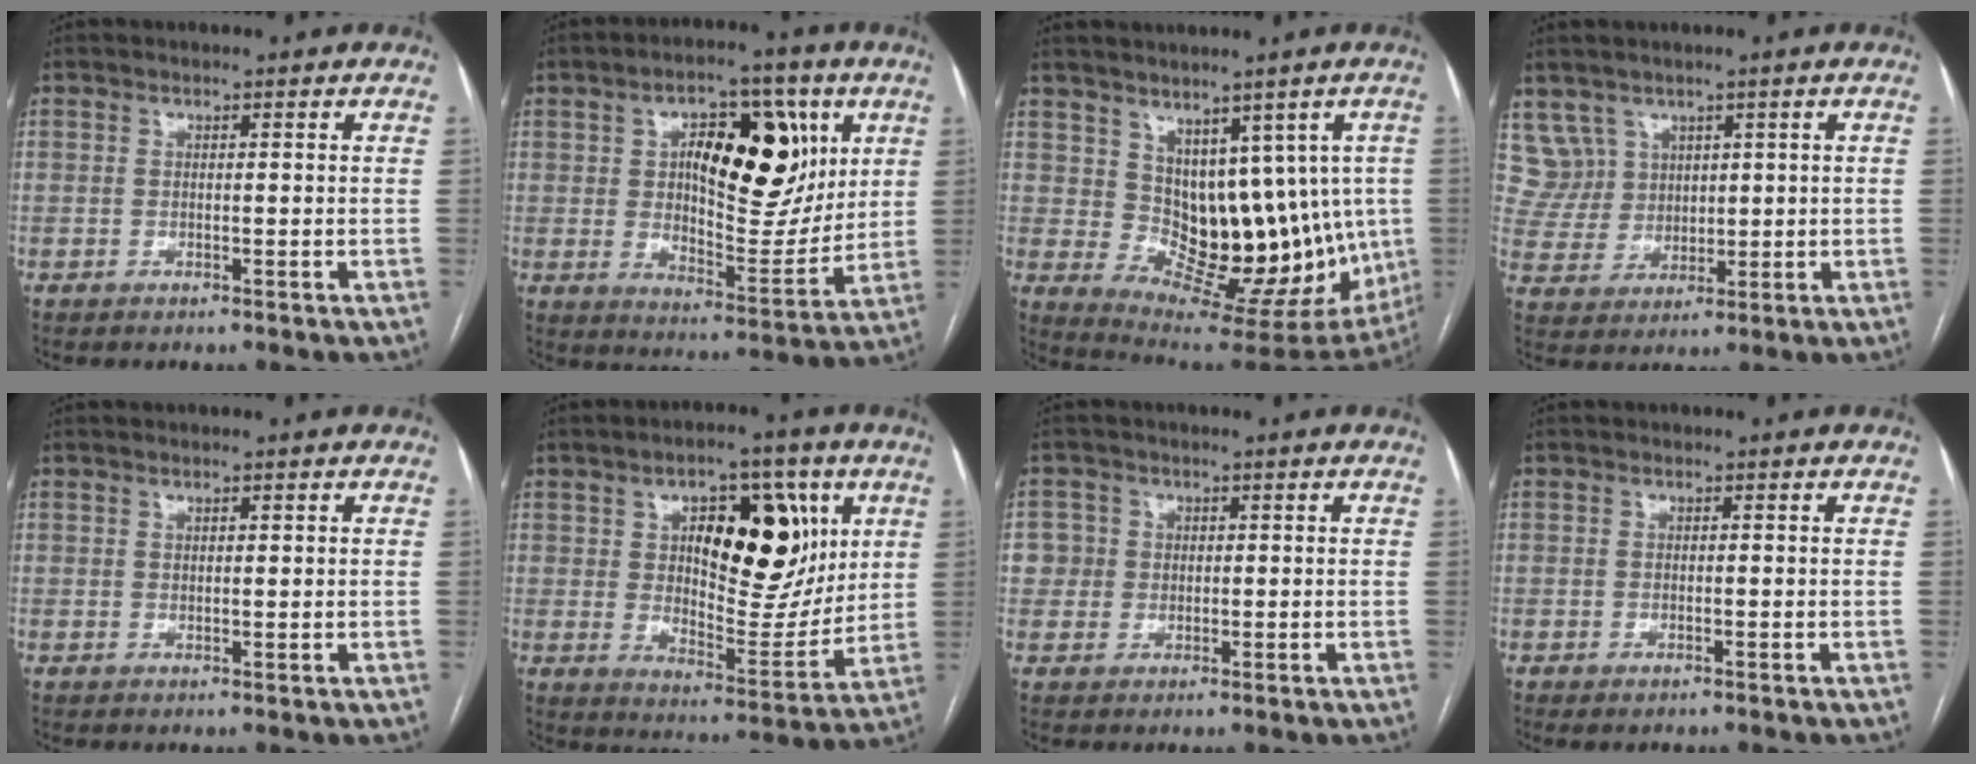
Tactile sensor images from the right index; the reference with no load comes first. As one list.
[{"total": 17.4, "force": [5.0, 7.6, 14.8], "torque": [-0.212, 0.014, 0.083]}, {"total": 13.6, "force": [2.2, 8.5, 10.4], "torque": [-0.116, 0.010, 0.060]}, {"total": 5.9, "force": [3.4, 4.9, -0.4], "torque": [0.010, 0.017, 0.078]}, {"total": 0.9, "force": [0.4, 0.3, 0.7], "torque": [-0.009, -0.001, 0.006]}, {"total": 16.9, "force": [5.3, 7.5, 14.2], "torque": [-0.195, 0.010, 0.089]}, {"total": 3.6, "force": [0.3, 3.6, 0.0], "torque": [0.017, 0.013, 0.004]}, {"total": 1.1, "force": [-0.7, 0.4, 0.8], "torque": [-0.012, -0.002, -0.006]}]